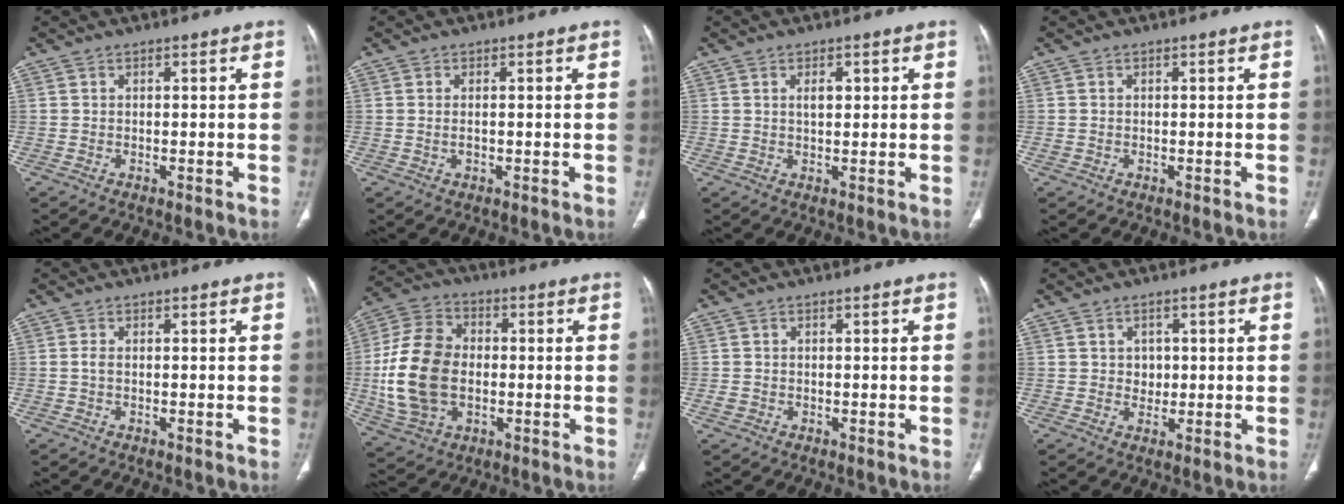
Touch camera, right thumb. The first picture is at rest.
{"total": 1.1, "force": [-0.1, 0.4, 1.0], "torque": [-0.027, -0.001, -0.001]}
{"total": 2.6, "force": [0.8, 1.4, 2.1], "torque": [-0.030, -0.003, 0.014]}
{"total": 0.0}
{"total": 1.0, "force": [-0.1, 0.5, 0.8], "torque": [-0.019, 0.000, -0.003]}
{"total": 17.0, "force": [-1.3, 11.7, 12.3], "torque": [-0.240, 0.016, -0.016]}
{"total": 1.0, "force": [-0.4, 0.8, 0.4], "torque": [-0.011, 0.001, -0.005]}
{"total": 2.5, "force": [0.3, 2.2, 1.2], "torque": [-0.001, 0.000, 0.007]}